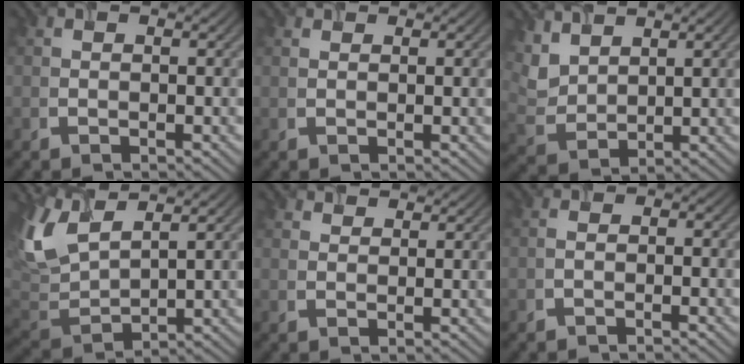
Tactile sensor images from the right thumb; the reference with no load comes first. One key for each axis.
{"total": 0.6, "fx": 0.6, "fy": 0.0, "fz": 0.2, "tx": -0.009, "ty": -0.002, "tz": 0.013}
{"total": 4.8, "fx": 3.7, "fy": 2.3, "fz": 1.9, "tx": -0.065, "ty": -0.002, "tz": 0.088}
{"total": 8.0, "fx": 4.5, "fy": 3.1, "fz": 5.9, "tx": -0.162, "ty": 0.007, "tz": 0.095}
{"total": 1.6, "fx": 1.6, "fy": 0.3, "fz": -0.3, "tx": -0.005, "ty": -0.005, "tz": 0.038}
{"total": 1.1, "fx": -1.0, "fy": 0.3, "fz": 0.3, "tx": -0.009, "ty": -0.001, "tz": -0.015}